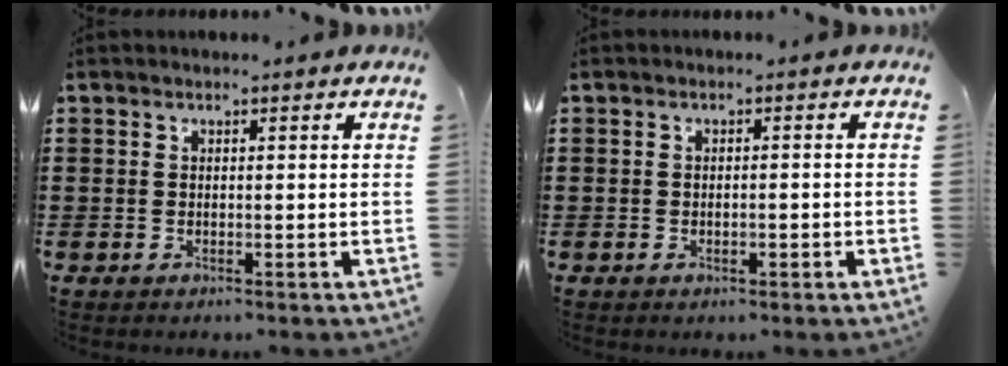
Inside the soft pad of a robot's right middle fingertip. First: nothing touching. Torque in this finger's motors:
{"motor_torque": [-0.06, 0.03, 0.00, -0.01]}